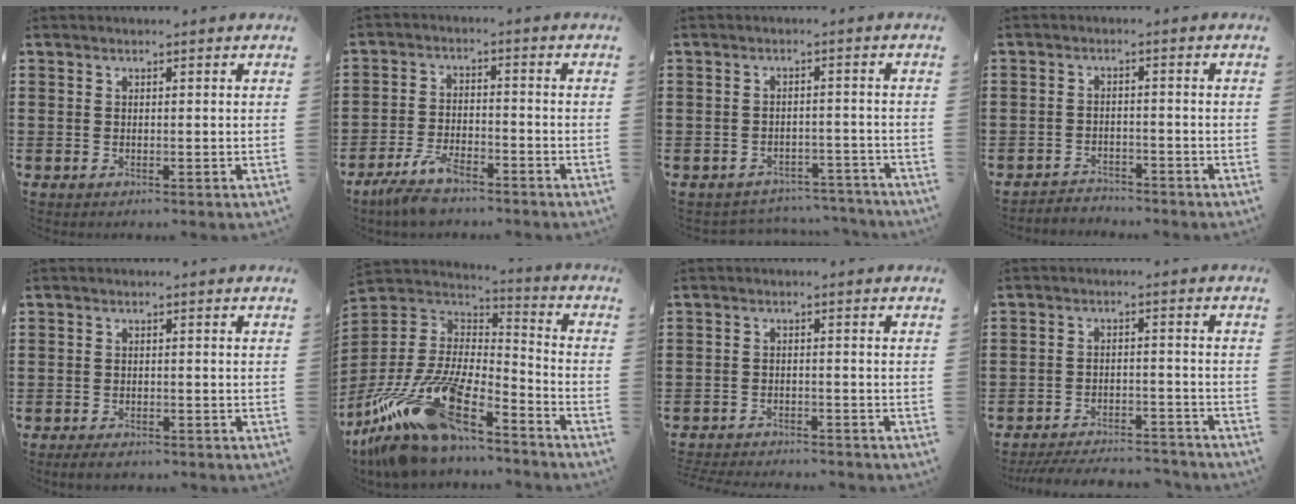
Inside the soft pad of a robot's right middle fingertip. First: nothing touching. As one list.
[{"total": 5.9, "force": [-4.7, 1.7, 3.0], "torque": [-0.075, -0.002, -0.095]}, {"total": 3.1, "force": [-3.0, 0.4, 0.0], "torque": [-0.006, 0.000, -0.065]}, {"total": 2.6, "force": [-2.6, 0.3, -0.2], "torque": [-0.005, -0.001, -0.058]}, {"total": 1.7, "force": [-1.4, 0.4, 0.8], "torque": [-0.022, -0.002, -0.030]}, {"total": 17.9, "force": [-12.6, 5.6, 11.4], "torque": [-0.250, 0.016, -0.230]}, {"total": 2.4, "force": [-2.4, 0.1, 0.1], "torque": [-0.005, -0.001, -0.051]}, {"total": 4.7, "force": [-4.6, 0.4, 1.1], "torque": [-0.024, 0.000, -0.093]}]